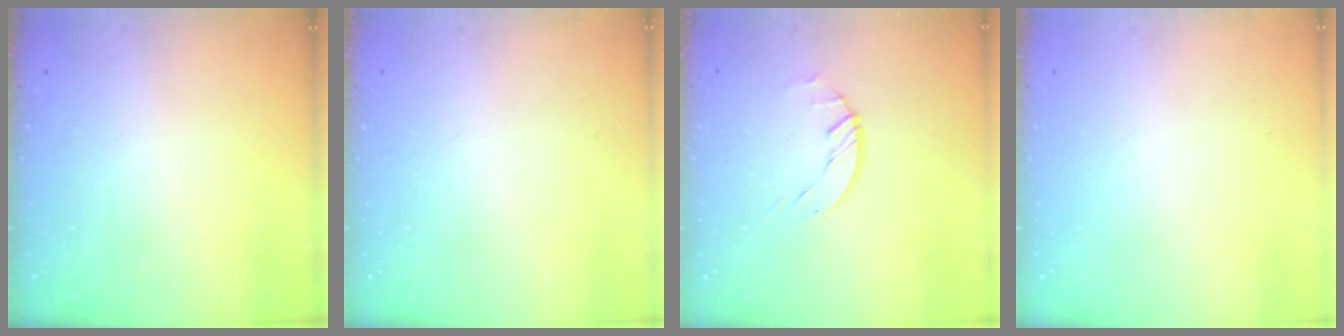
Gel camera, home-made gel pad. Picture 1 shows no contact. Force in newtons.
{"total": 0.0}
{"total": 1.5, "press": 1.4, "slide": 0.3}
{"total": 0.0}